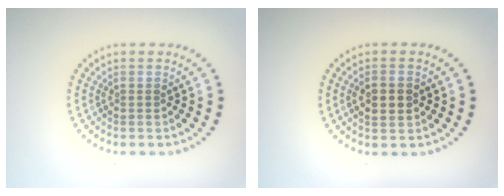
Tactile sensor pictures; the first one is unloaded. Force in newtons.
{"total": 2.5, "press": 2.5, "slide": 0.2}